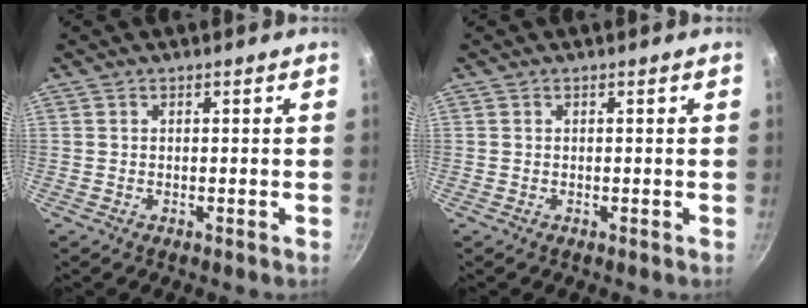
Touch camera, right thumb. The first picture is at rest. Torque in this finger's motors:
{"motor_torque": [-0.01, 0.01, -0.01, 0.01, 0.10]}